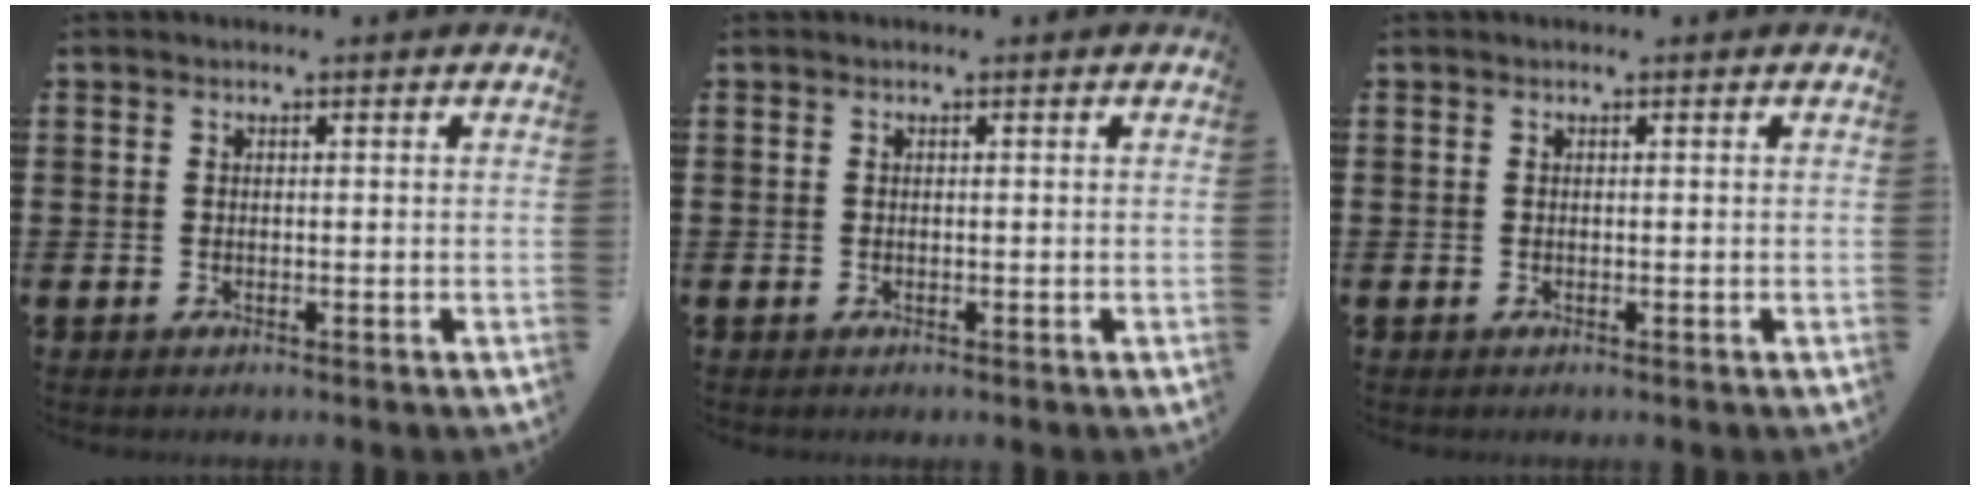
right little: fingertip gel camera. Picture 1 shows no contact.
{"total": 0.0}
{"total": 0.0}